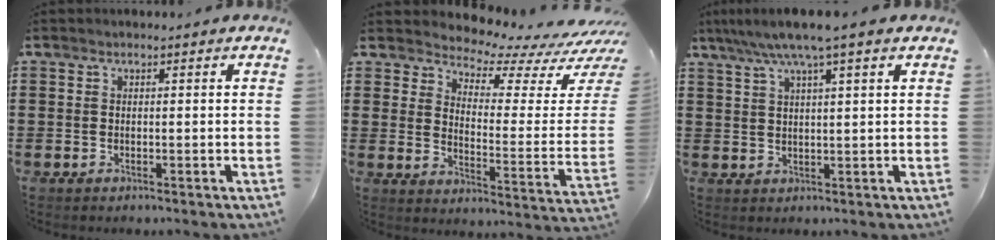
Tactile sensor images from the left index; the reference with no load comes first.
{"total": 4.4, "force": [4.1, 0.5, 1.3], "torque": [-0.037, -0.051, 0.062]}
{"total": 5.7, "force": [4.0, -0.2, 4.0], "torque": [-0.088, -0.007, 0.068]}